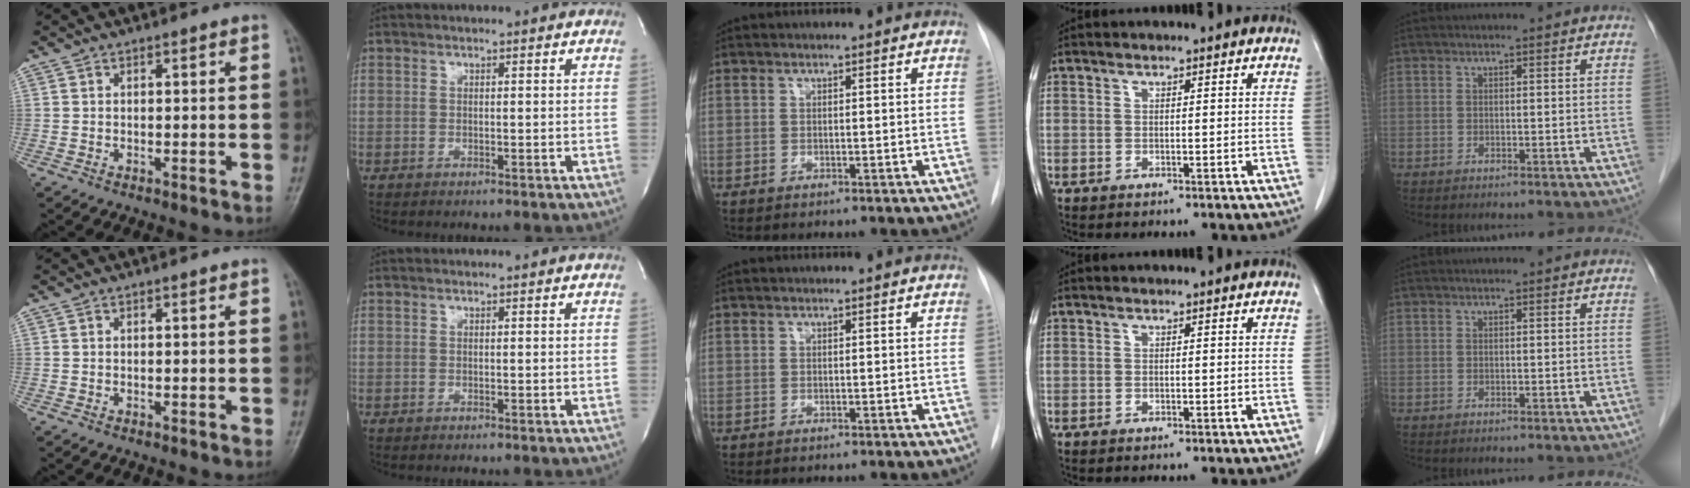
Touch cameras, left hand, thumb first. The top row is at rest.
{}